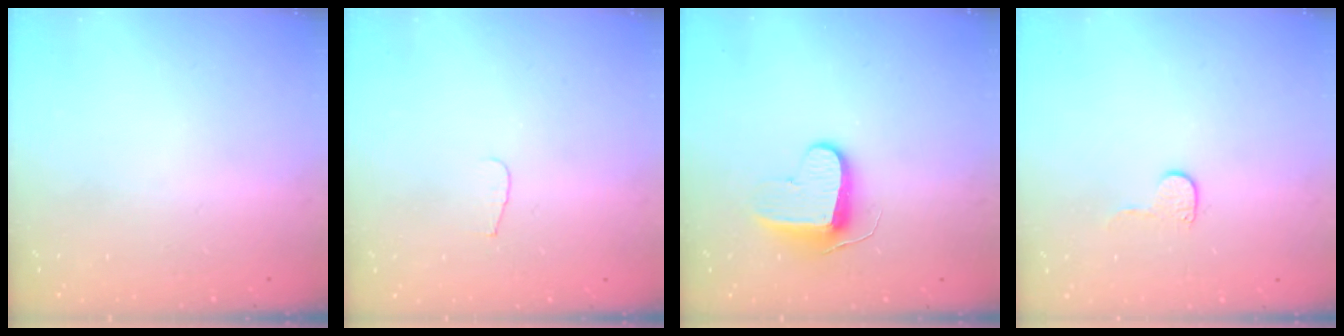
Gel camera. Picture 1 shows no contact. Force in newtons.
{"total": 3.4, "press": 3.4, "slide": 0.3}
{"total": 9.5, "press": 9.5, "slide": 0.3}
{"total": 3.8, "press": 3.8, "slide": 0.4}